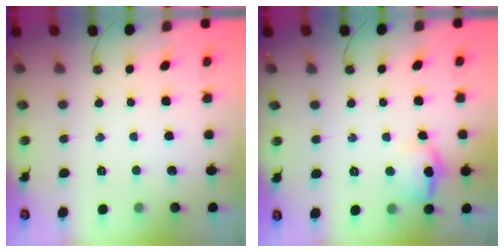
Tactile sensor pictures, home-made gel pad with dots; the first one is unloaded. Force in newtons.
{"total": 9.3, "press": 9.2, "slide": 1.3}